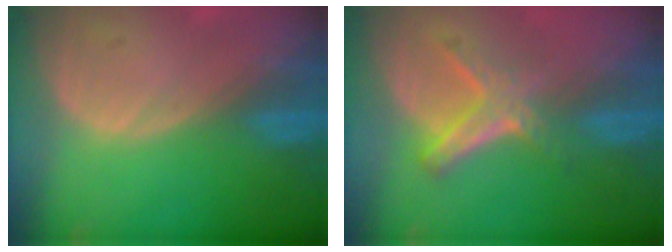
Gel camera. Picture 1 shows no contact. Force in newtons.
{"total": 5.8, "press": 5.1, "slide": 2.8}